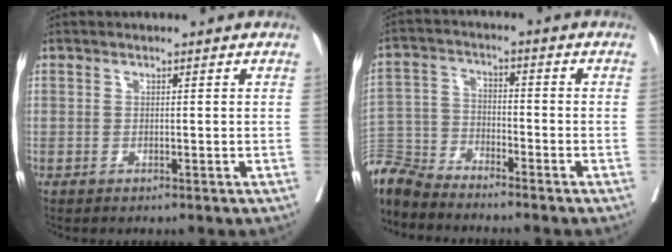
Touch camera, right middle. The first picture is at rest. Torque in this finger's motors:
{"motor_torque": [0.35, -0.36, 0.38, 0.12]}